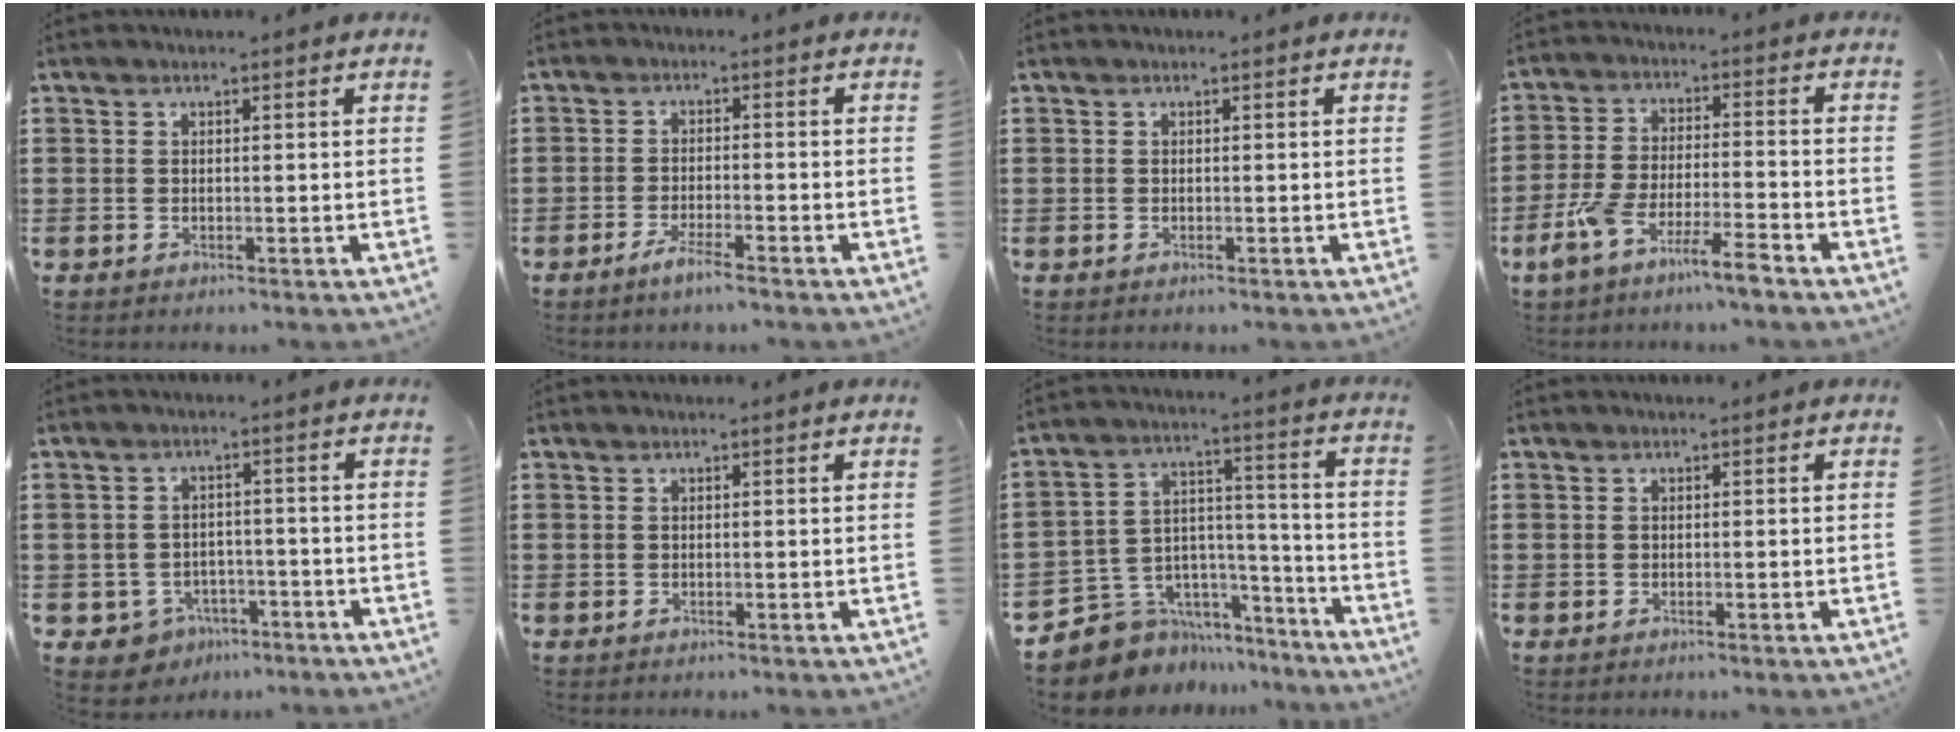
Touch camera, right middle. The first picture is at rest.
{"total": 2.9, "force": [-2.3, 0.2, 1.8], "torque": [-0.038, 0.002, -0.044]}
{"total": 0.0}
{"total": 7.4, "force": [-5.6, 0.7, 4.8], "torque": [-0.118, -0.011, -0.112]}
{"total": 3.3, "force": [-2.7, 1.9, 0.2], "torque": [-0.016, 0.005, -0.057]}
{"total": 0.0}
{"total": 8.5, "force": [-6.8, 5.1, 0.9], "torque": [-0.041, 0.011, -0.127]}
{"total": 0.0}